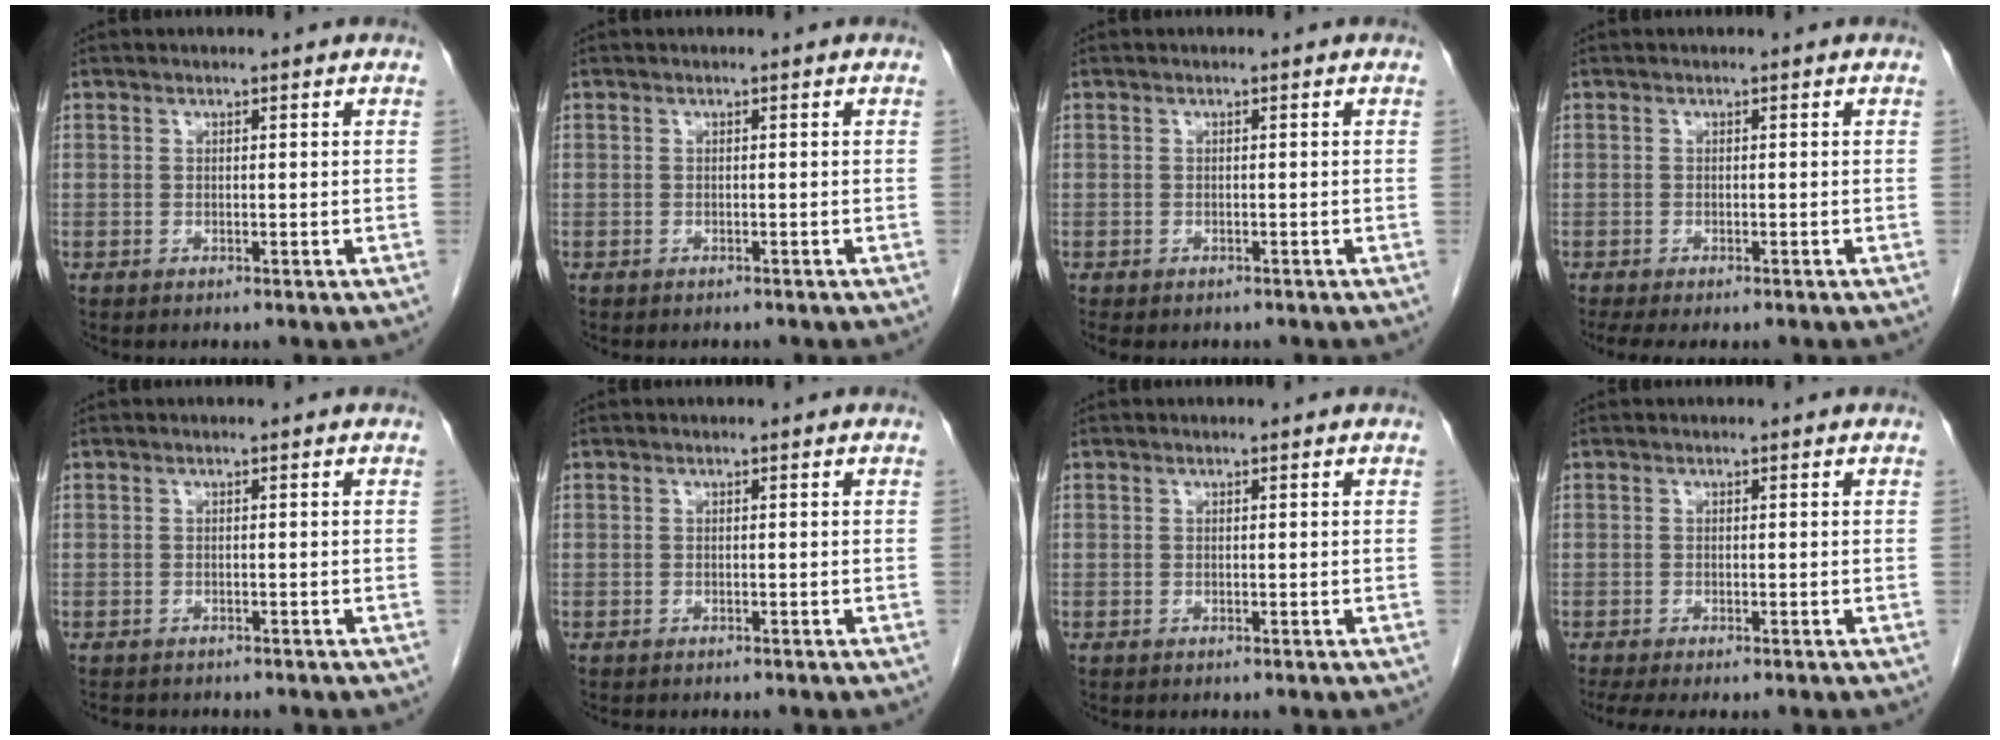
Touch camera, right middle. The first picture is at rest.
{"total": 1.3, "force": [-1.2, 0.4, 0.3], "torque": [-0.014, -0.003, -0.015]}
{"total": 3.6, "force": [-2.9, 1.7, 1.2], "torque": [-0.015, -0.005, -0.037]}
{"total": 4.6, "force": [-3.7, 1.2, 2.5], "torque": [-0.036, -0.014, -0.053]}
{"total": 4.4, "force": [-3.8, 1.7, 1.5], "torque": [-0.025, -0.005, -0.048]}
{"total": 2.5, "force": [-2.1, 0.8, 0.9], "torque": [-0.018, -0.007, -0.022]}
{"total": 0.0}
{"total": 5.0, "force": [-4.1, 0.8, 2.8], "torque": [-0.040, -0.013, -0.063]}